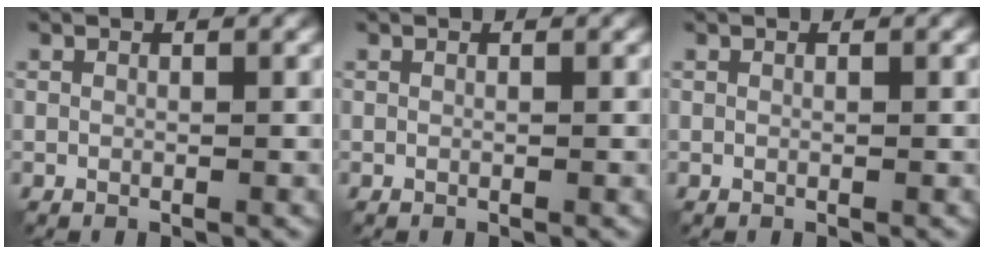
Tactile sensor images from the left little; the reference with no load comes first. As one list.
[{"total": 0.0}, {"total": 0.0}]